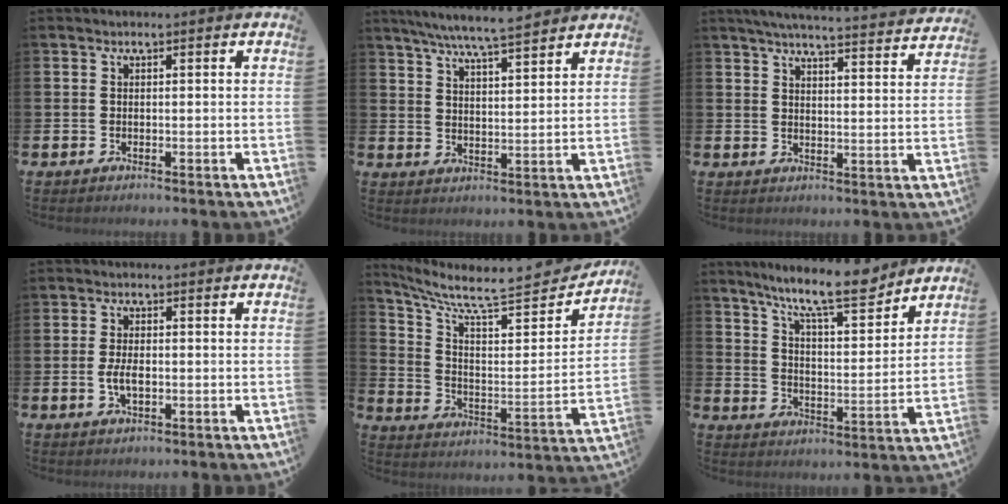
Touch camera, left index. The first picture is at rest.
{"total": 6.9, "force": [6.6, 0.1, 2.2], "torque": [-0.054, -0.033, 0.115]}
{"total": 5.4, "force": [5.2, -0.1, 1.3], "torque": [-0.034, -0.038, 0.089]}
{"total": 3.0, "force": [-0.4, 1.5, 2.6], "torque": [-0.053, 0.000, -0.012]}
{"total": 8.0, "force": [7.0, 1.7, 3.5], "torque": [-0.084, -0.066, 0.110]}
{"total": 10.9, "force": [9.6, 1.6, 5.0], "torque": [-0.102, -0.056, 0.163]}